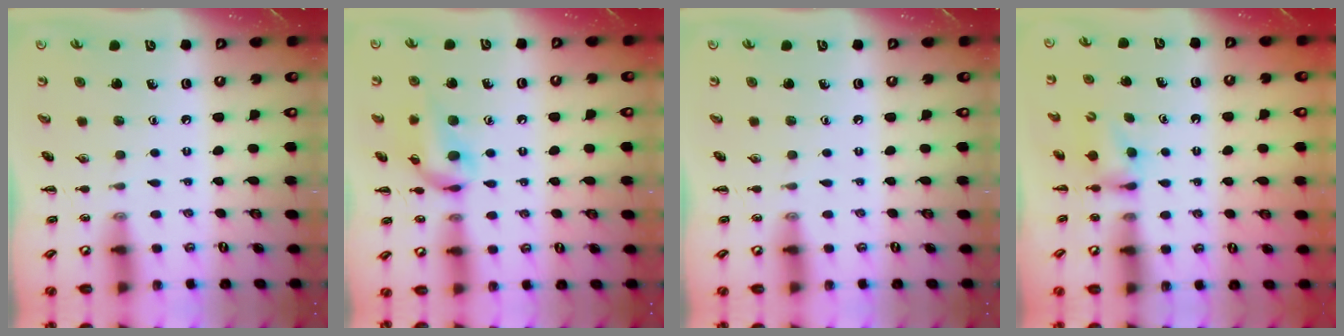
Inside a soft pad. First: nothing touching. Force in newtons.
{"total": 13.2, "press": 13.0, "slide": 2.1}
{"total": 0.0}
{"total": 3.9, "press": 3.7, "slide": 1.3}